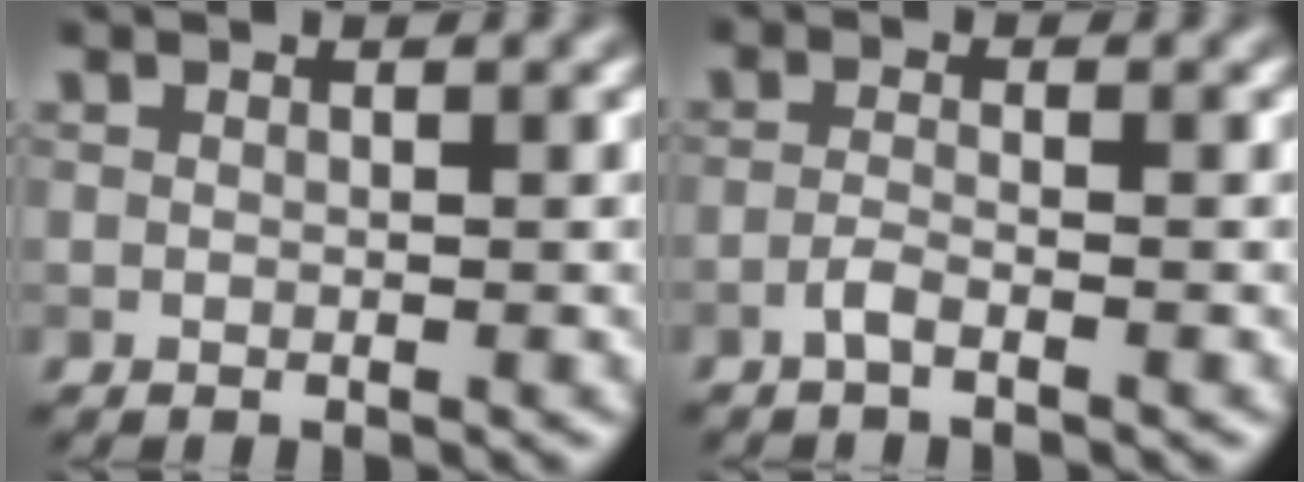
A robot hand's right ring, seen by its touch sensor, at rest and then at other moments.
{"total": 1.4, "force": [-0.9, 0.3, 1.1], "torque": [-0.022, 0.004, -0.023]}